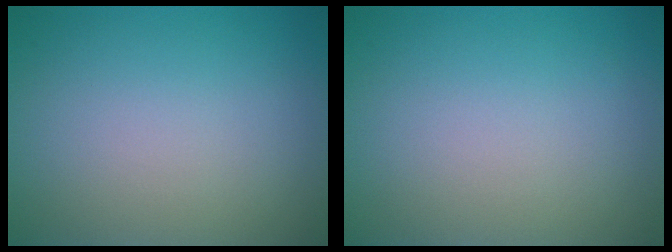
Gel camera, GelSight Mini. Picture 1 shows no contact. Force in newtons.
{"total": 0.0}